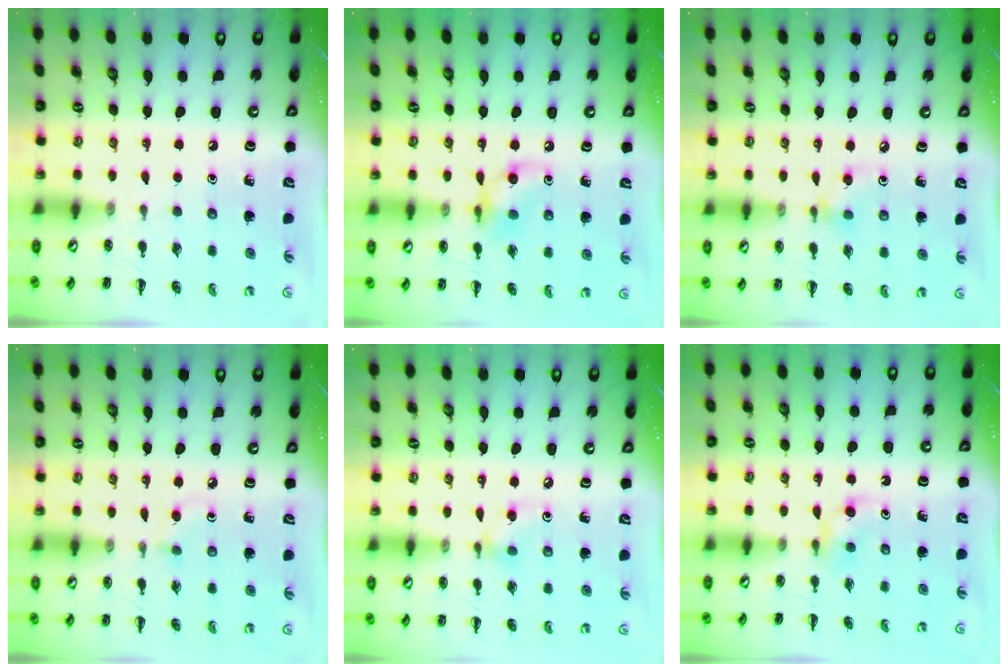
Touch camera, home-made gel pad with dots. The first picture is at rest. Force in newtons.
{"total": 8.7, "press": 8.7, "slide": 0.5}
{"total": 5.7, "press": 5.7, "slide": 1.0}
{"total": 3.9, "press": 3.5, "slide": 1.5}
{"total": 5.7, "press": 5.7, "slide": 1.0}
{"total": 2.6, "press": 2.4, "slide": 1.0}